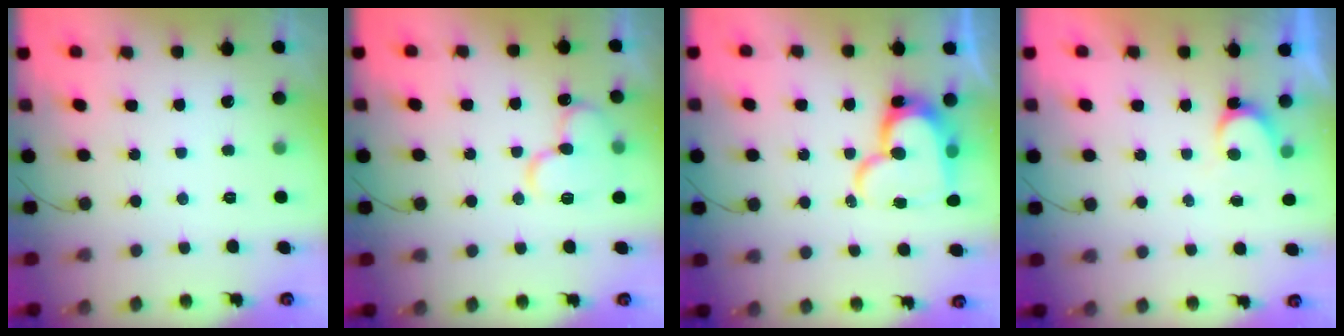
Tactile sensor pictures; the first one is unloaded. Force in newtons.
{"total": 13.4, "press": 13.3, "slide": 1.7}
{"total": 18.0, "press": 17.9, "slide": 1.9}
{"total": 4.7, "press": 4.6, "slide": 0.4}